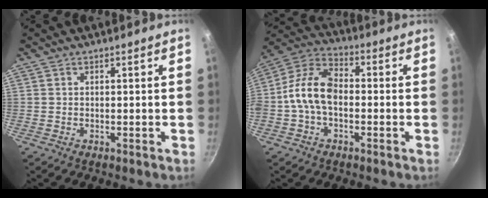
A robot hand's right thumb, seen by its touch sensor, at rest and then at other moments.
{"total": 11.5, "force": [-1.3, 7.2, 8.9], "torque": [-0.157, 0.041, -0.046]}